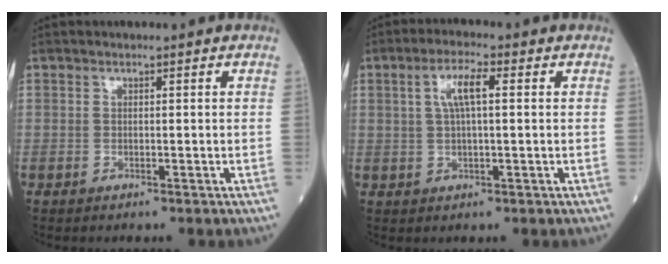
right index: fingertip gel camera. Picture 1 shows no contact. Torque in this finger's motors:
{"motor_torque": [0.10, 0.07, 0.09, 0.06]}